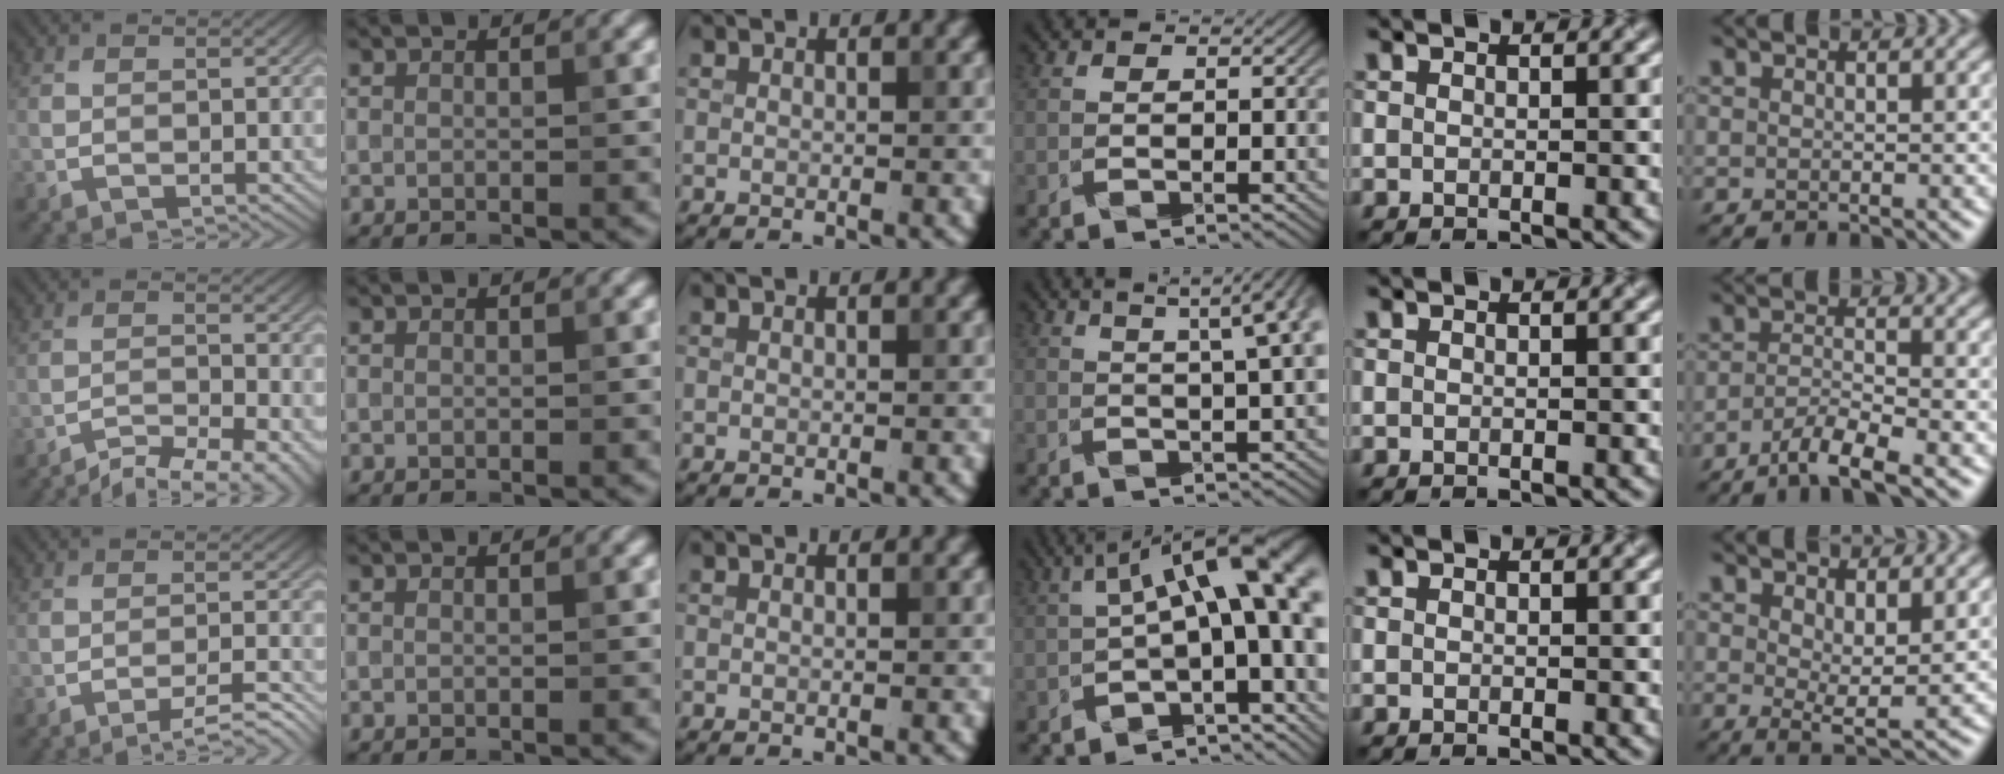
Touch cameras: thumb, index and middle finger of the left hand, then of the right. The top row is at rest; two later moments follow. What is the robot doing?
{"motion": "pour", "object": "sugar"}